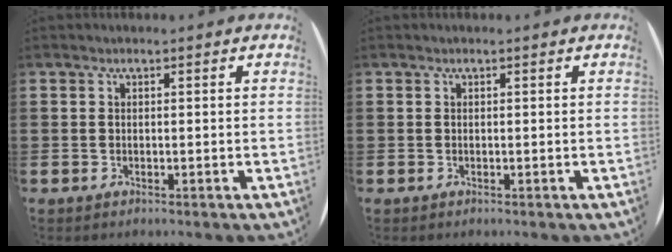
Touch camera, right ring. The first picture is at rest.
{"total": 0.0}